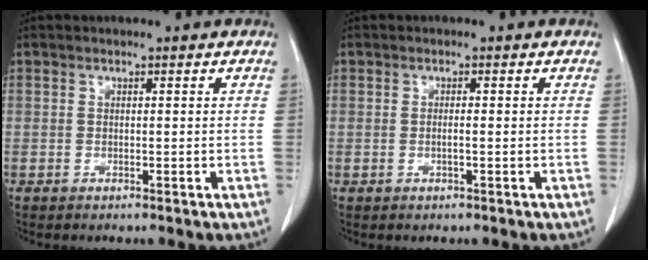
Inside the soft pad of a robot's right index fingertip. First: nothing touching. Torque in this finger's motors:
{"motor_torque": [-0.05, -0.08, -0.03, -0.01]}